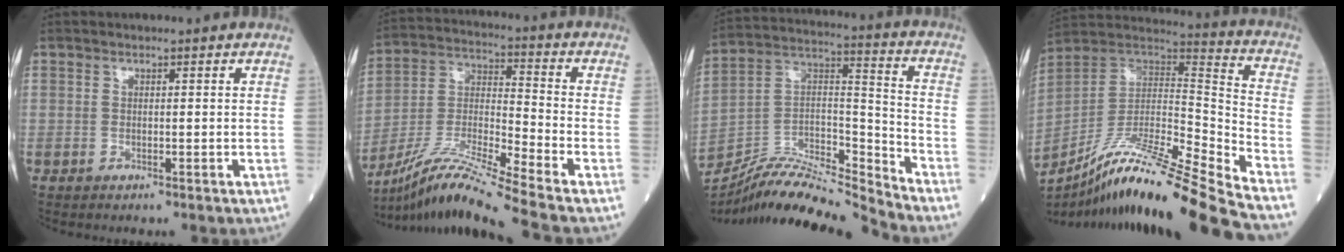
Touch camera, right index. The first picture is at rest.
{"total": 15.4, "force": [-12.8, -2.3, 8.2], "torque": [-0.163, -0.012, -0.238]}
{"total": 16.3, "force": [-15.7, -0.1, 4.3], "torque": [-0.061, 0.048, -0.284]}
{"total": 24.6, "force": [-20.1, -1.6, 14.1], "torque": [-0.231, -0.023, -0.349]}